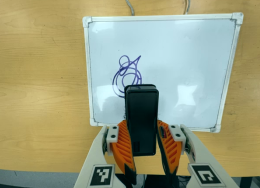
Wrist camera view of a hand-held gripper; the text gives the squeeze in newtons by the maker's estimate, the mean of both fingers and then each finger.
{"total": 9.8, "left": 7.8, "right": 11.9}